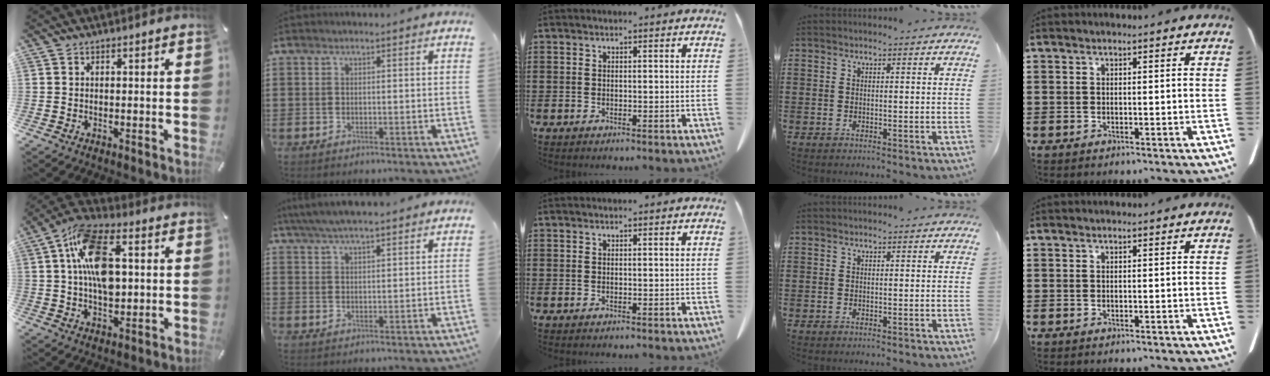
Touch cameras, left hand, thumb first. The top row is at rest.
{"thumb": {"total": 15.3, "force": [2.0, 9.1, 12.1], "torque": [-0.224, 0.007, 0.033]}, "index": {"total": 4.6, "force": [4.1, 0.3, 2.0], "torque": [-0.049, -0.006, 0.074]}}